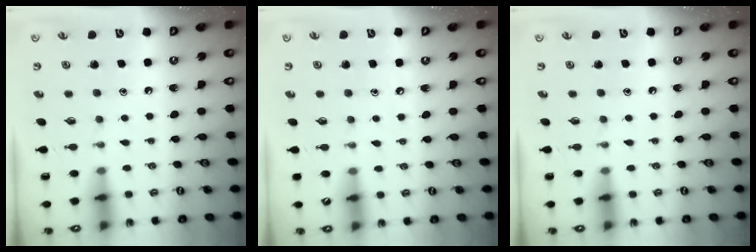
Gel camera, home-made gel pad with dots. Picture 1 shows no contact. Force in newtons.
{"total": 2.5, "press": 2.4, "slide": 0.4}
{"total": 0.0}